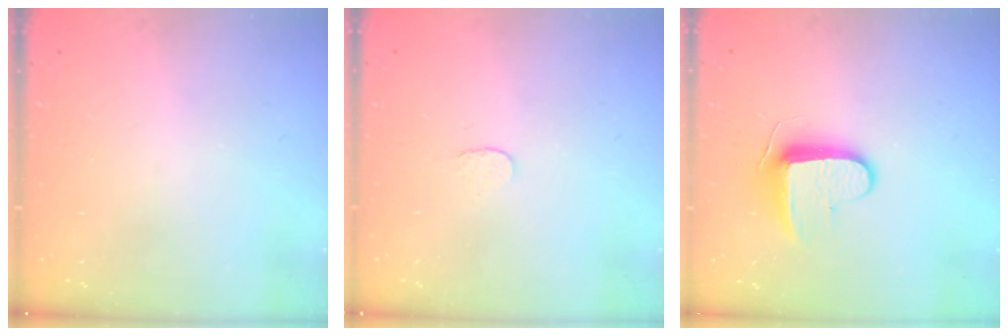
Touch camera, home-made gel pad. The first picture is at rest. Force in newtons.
{"total": 3.0, "press": 3.0, "slide": 0.2}
{"total": 8.7, "press": 8.7, "slide": 0.9}